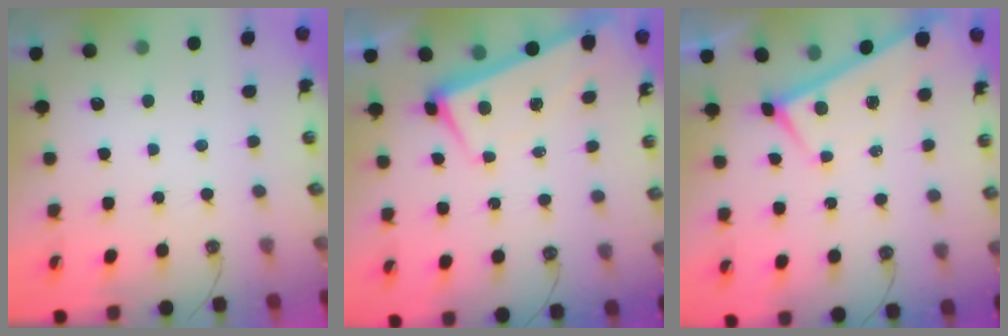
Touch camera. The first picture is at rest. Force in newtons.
{"total": 1.7, "press": 0.7, "slide": 1.6}
{"total": 0.0}